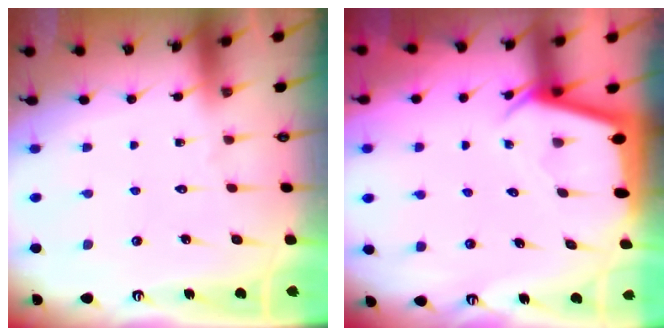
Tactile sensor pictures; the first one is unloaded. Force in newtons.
{"total": 2.6, "press": 2.6, "slide": 0.3}